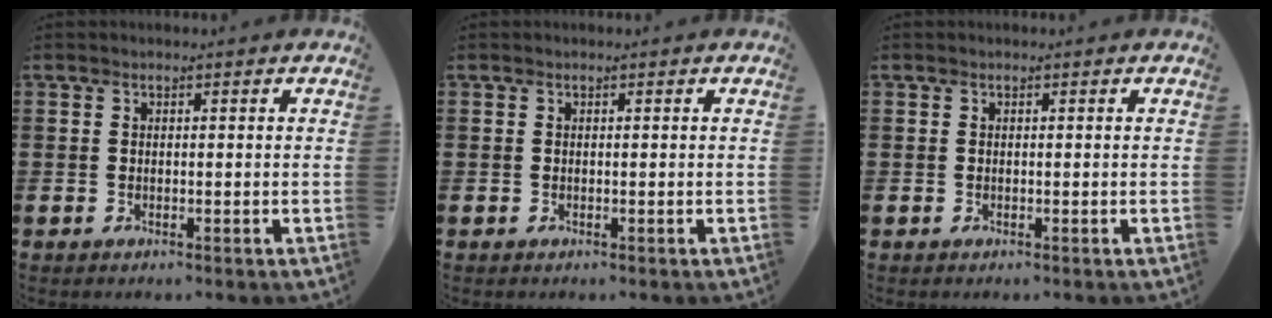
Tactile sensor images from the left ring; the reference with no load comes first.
{"total": 0.0}
{"total": 0.0}